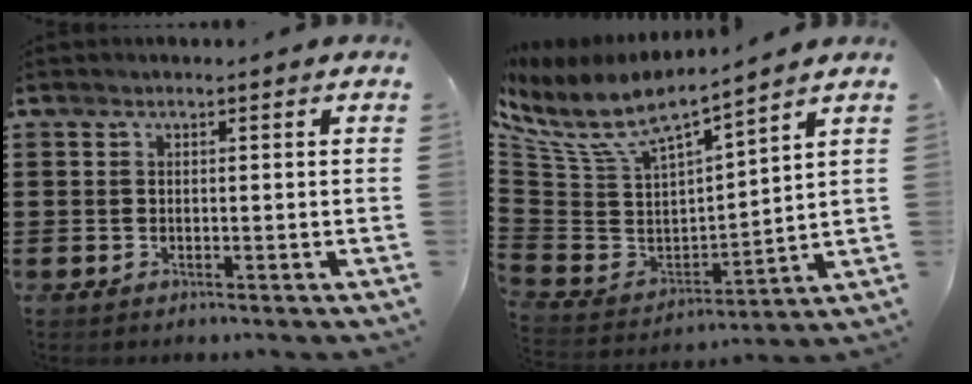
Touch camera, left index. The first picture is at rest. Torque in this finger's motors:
{"motor_torque": [2.14, 0.00, 0.84, 0.21]}